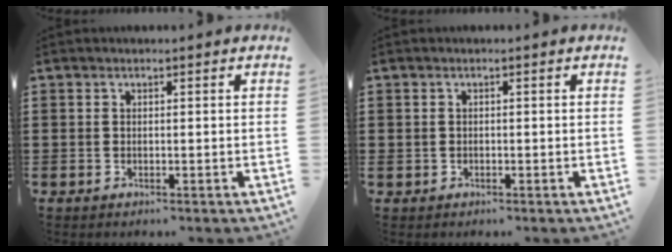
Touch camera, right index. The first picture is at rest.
{"total": 0.6, "force": [0.0, 0.6, 0.1], "torque": [-0.004, 0.004, -0.001]}